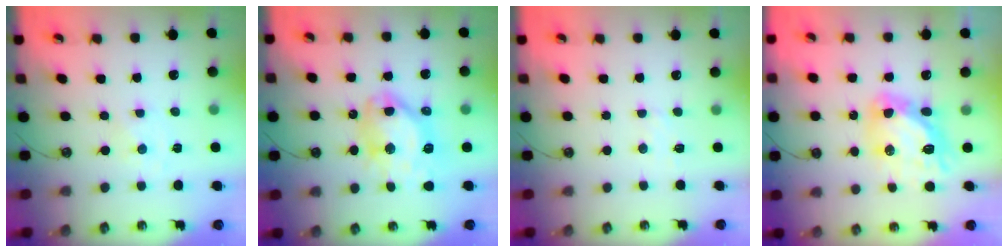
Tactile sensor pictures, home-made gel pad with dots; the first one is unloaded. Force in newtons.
{"total": 14.3, "press": 14.2, "slide": 1.5}
{"total": 6.2, "press": 6.1, "slide": 0.7}
{"total": 14.0, "press": 13.9, "slide": 1.7}